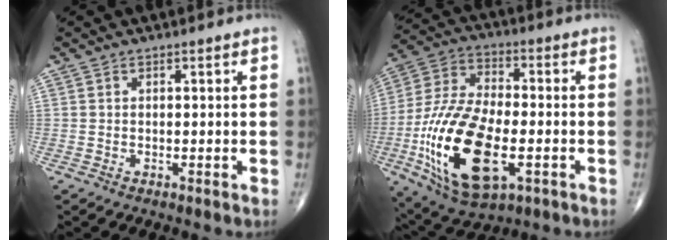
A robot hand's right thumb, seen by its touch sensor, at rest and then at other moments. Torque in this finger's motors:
{"motor_torque": [0.91, 0.56, 1.96, -0.81, 0.40]}